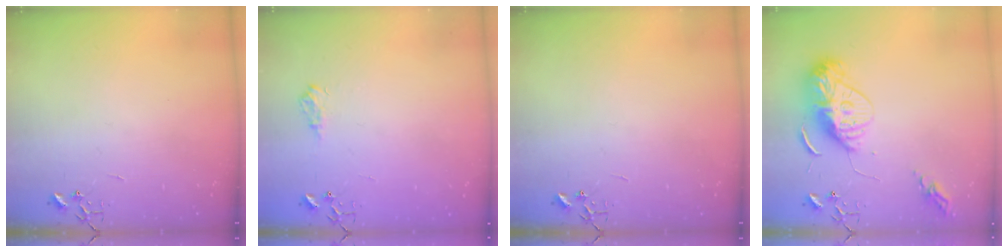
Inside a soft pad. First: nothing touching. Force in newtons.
{"total": 7.4, "press": 7.4, "slide": 0.9}
{"total": 0.0}
{"total": 12.9, "press": 12.8, "slide": 1.3}